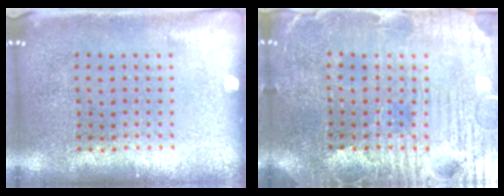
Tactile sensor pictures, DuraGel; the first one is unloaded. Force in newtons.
{"total": 4.0, "press": 3.8, "slide": 1.3}